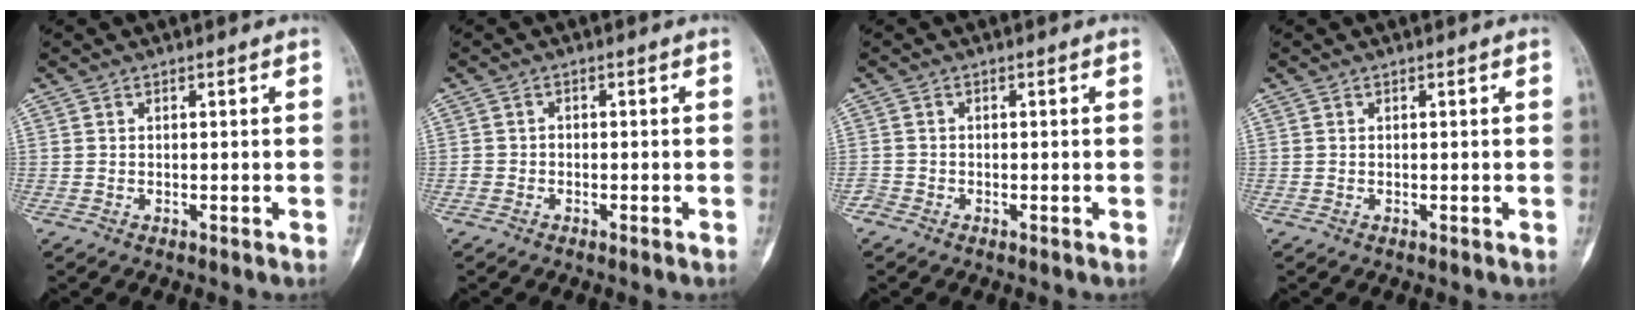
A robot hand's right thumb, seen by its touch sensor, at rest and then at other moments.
{"total": 1.0, "force": [-0.7, 0.6, 0.4], "torque": [-0.005, 0.002, -0.017]}
{"total": 1.3, "force": [-1.0, 0.8, 0.0], "torque": [0.001, 0.003, -0.025]}
{"total": 0.0}